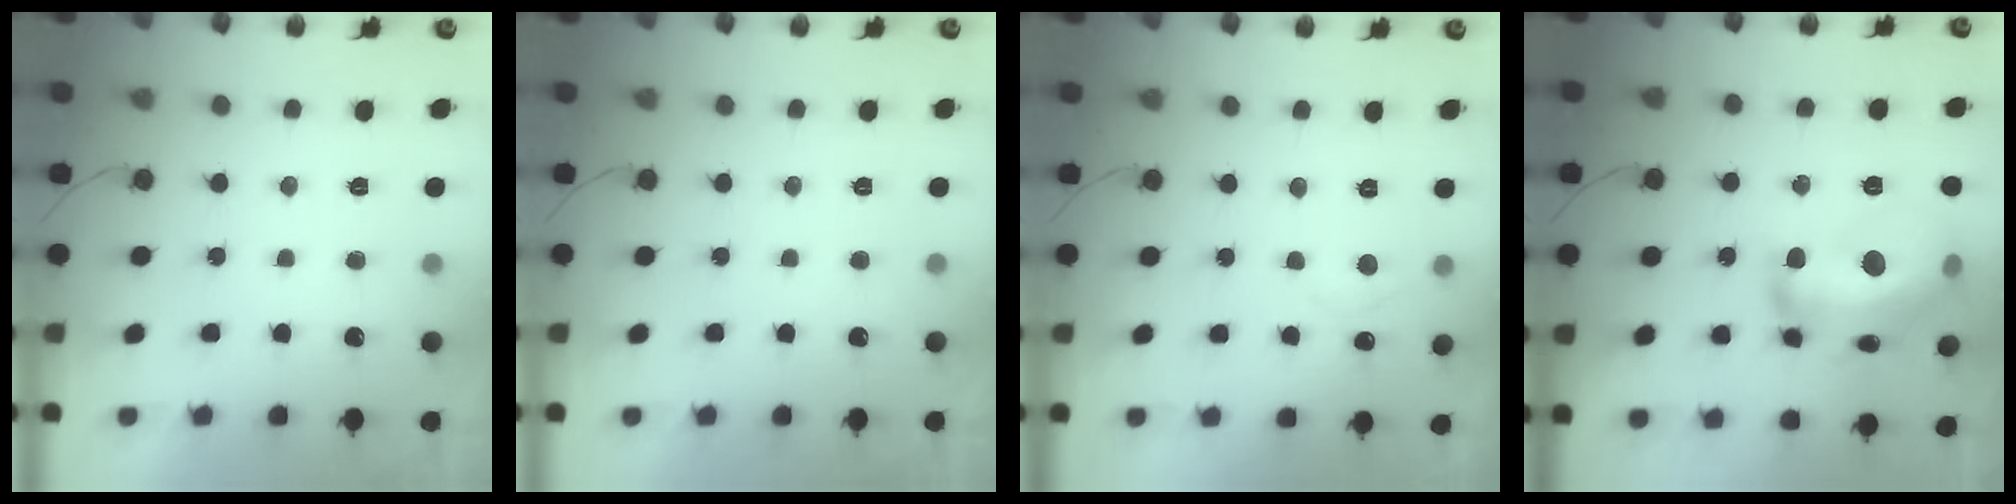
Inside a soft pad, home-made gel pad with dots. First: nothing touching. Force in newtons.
{"total": 0.0}
{"total": 5.5, "press": 5.4, "slide": 0.7}
{"total": 22.0, "press": 22.0, "slide": 1.3}